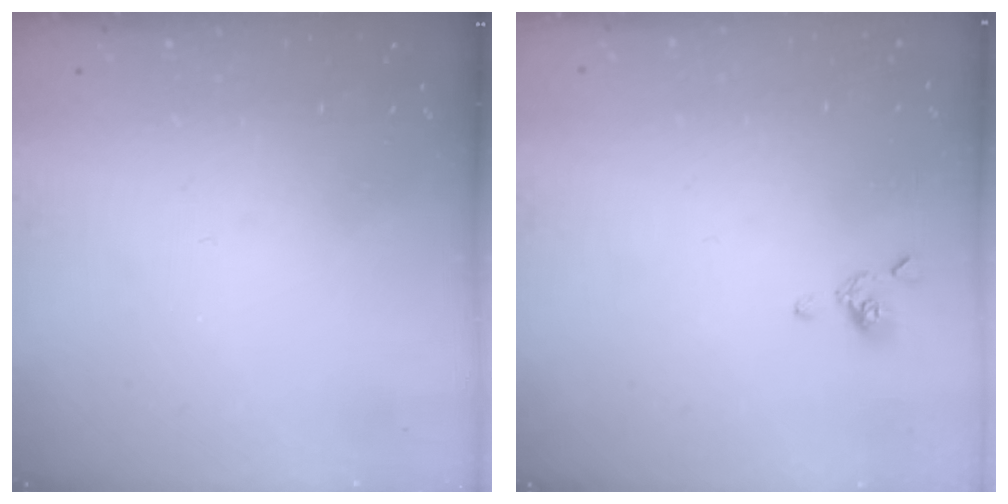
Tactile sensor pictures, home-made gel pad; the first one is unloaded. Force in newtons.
{"total": 2.1, "press": 2.1, "slide": 0.5}